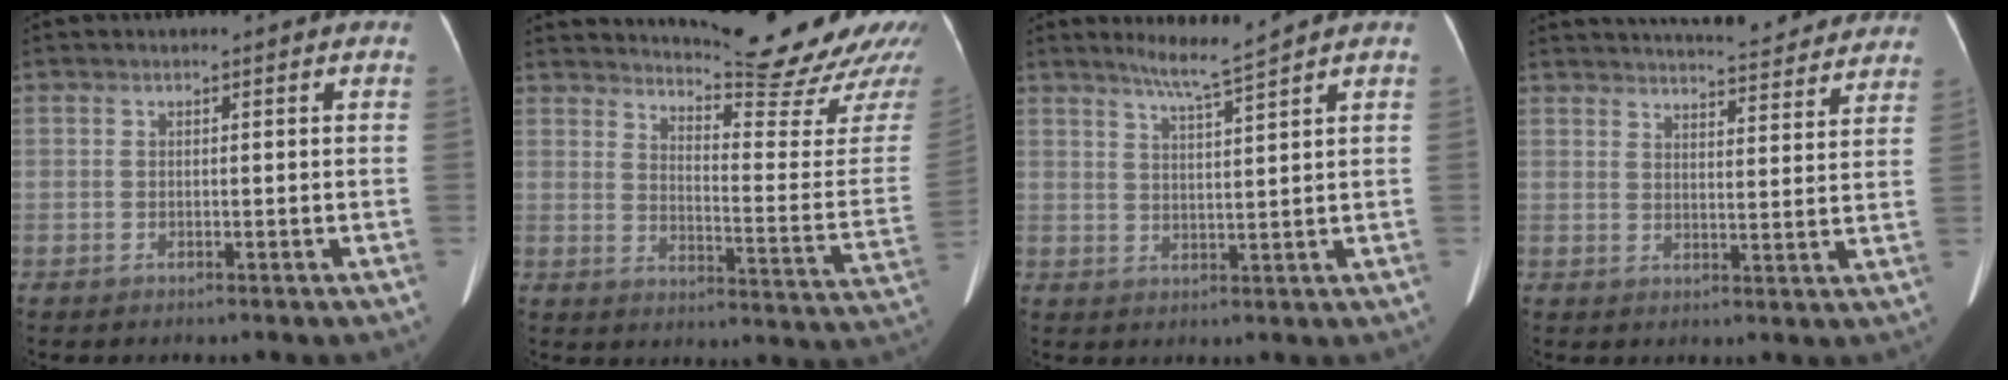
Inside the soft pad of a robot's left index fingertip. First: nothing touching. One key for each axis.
{"total": 23.0, "fx": 21.1, "fy": 1.3, "fz": 9.1, "tx": -0.125, "ty": -0.114, "tz": 0.250}
{"total": 4.3, "fx": 3.7, "fy": -1.5, "fz": 1.8, "tx": -0.038, "ty": -0.015, "tz": 0.071}
{"total": 21.8, "fx": 20.1, "fy": 3.9, "fz": 7.6, "tx": -0.110, "ty": -0.003, "tz": 0.248}